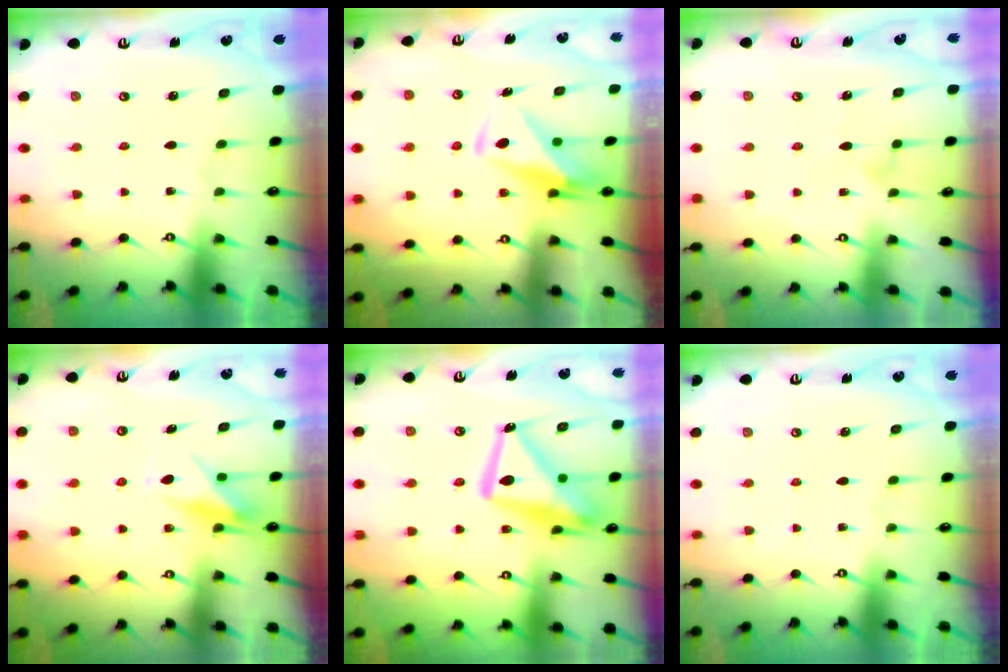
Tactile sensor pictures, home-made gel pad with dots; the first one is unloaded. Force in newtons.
{"total": 9.9, "press": 9.9, "slide": 0.6}
{"total": 5.9, "press": 5.9, "slide": 0.4}
{"total": 7.8, "press": 7.8, "slide": 0.5}
{"total": 17.7, "press": 17.6, "slide": 1.9}
{"total": 0.0}